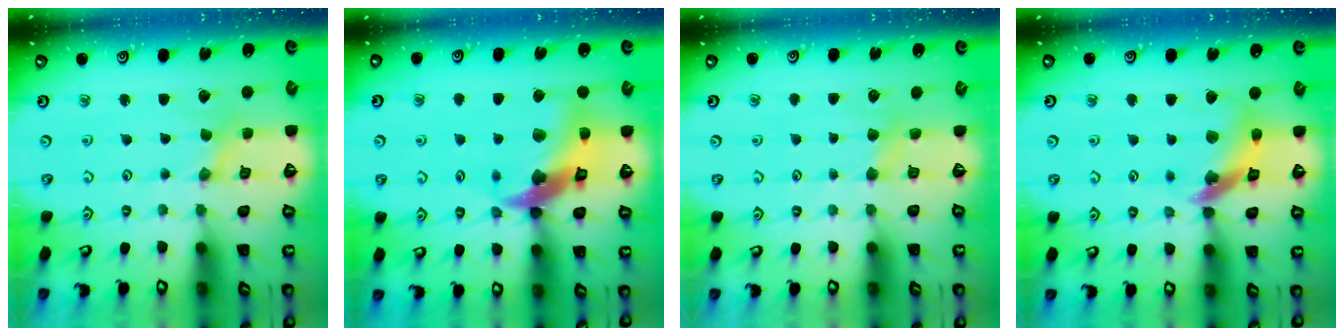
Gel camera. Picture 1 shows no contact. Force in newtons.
{"total": 16.1, "press": 16.0, "slide": 2.0}
{"total": 2.9, "press": 2.9, "slide": 0.5}
{"total": 13.1, "press": 13.0, "slide": 1.7}